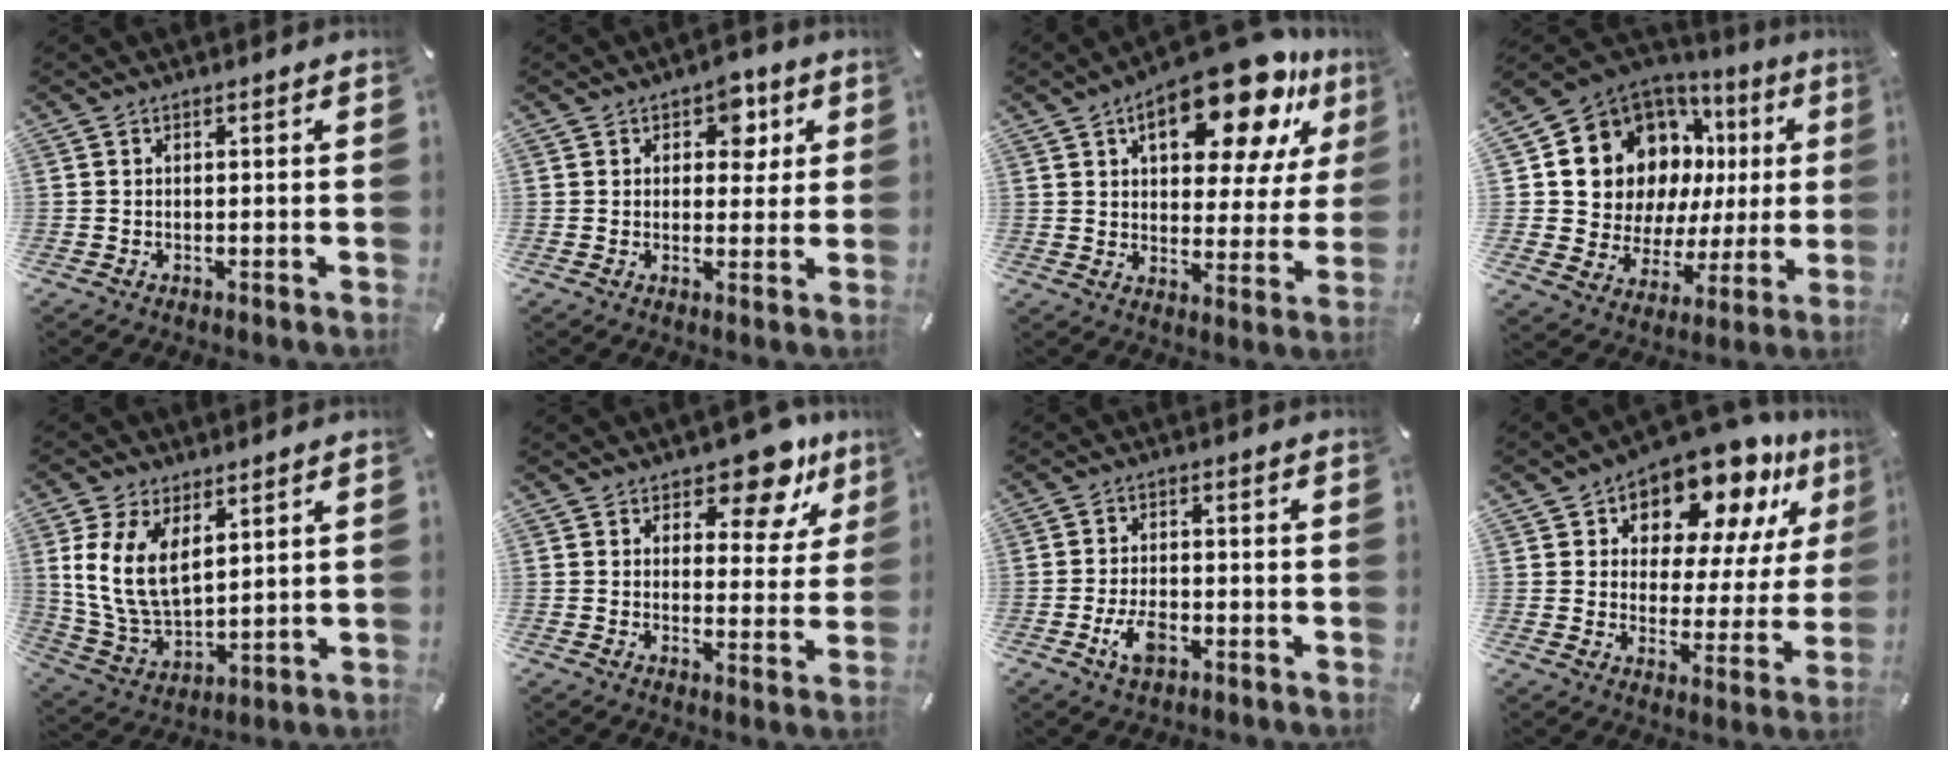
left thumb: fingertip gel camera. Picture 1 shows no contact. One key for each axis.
{"total": 6.4, "fx": 2.6, "fy": 4.7, "fz": 3.4, "tx": -0.023, "ty": -0.008, "tz": 0.037}
{"total": 19.9, "fx": 12.2, "fy": 8.4, "fz": 13.2, "tx": -0.182, "ty": -0.069, "tz": 0.194}
{"total": 15.9, "fx": 7.1, "fy": 12.2, "fz": 7.2, "tx": -0.131, "ty": -0.061, "tz": 0.147}
{"total": 12.2, "fx": 4.8, "fy": 7.8, "fz": 8.1, "tx": -0.190, "ty": -0.025, "tz": 0.086}
{"total": 11.4, "fx": 8.0, "fy": 5.2, "fz": 6.1, "tx": -0.066, "ty": -0.061, "tz": 0.134}
{"total": 5.9, "fx": -2.3, "fy": 3.3, "fz": 4.3, "tx": -0.095, "ty": 0.005, "tz": -0.043}
{"total": 13.9, "fx": 11.2, "fy": 6.2, "fz": 5.3, "tx": -0.098, "ty": -0.093, "tz": 0.194}